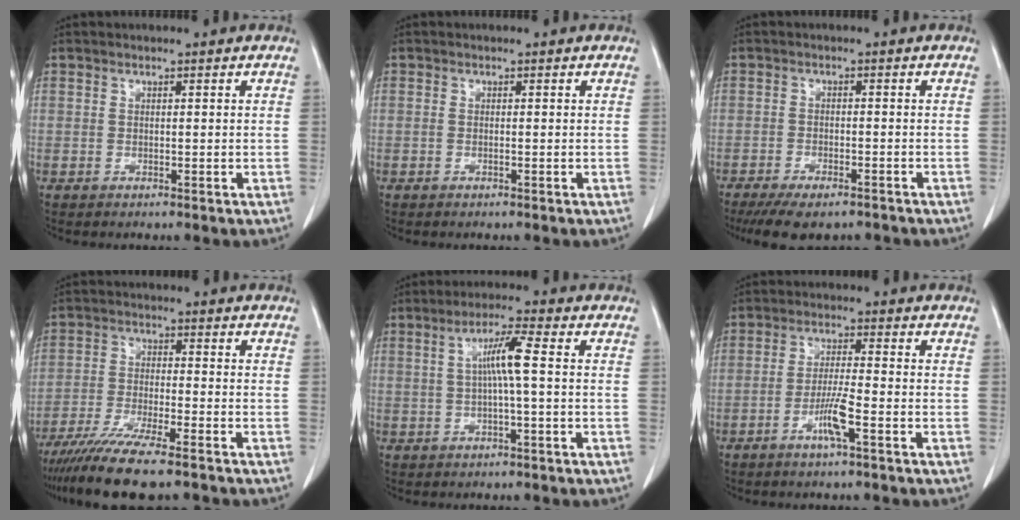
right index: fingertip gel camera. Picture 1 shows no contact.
{"total": 0.0}
{"total": 9.3, "force": [-7.4, 3.1, 4.7], "torque": [-0.067, -0.007, -0.106]}
{"total": 12.5, "force": [-10.1, 0.8, 7.4], "torque": [-0.124, -0.031, -0.166]}
{"total": 5.2, "force": [0.4, -0.3, 5.2], "torque": [-0.095, 0.010, 0.010]}
{"total": 5.0, "force": [-2.3, -0.2, 4.4], "torque": [-0.086, -0.007, -0.047]}